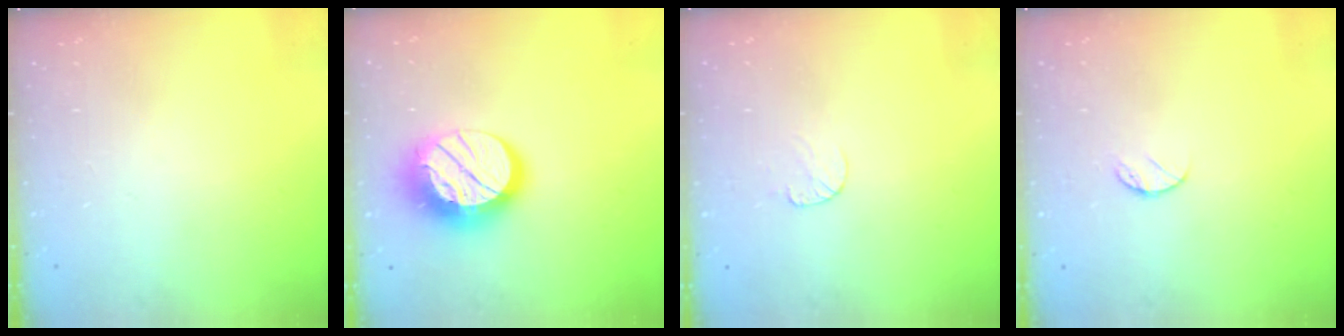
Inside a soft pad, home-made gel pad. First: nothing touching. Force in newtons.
{"total": 15.0, "press": 15.0, "slide": 1.0}
{"total": 4.4, "press": 4.4, "slide": 0.4}
{"total": 5.1, "press": 5.1, "slide": 0.5}